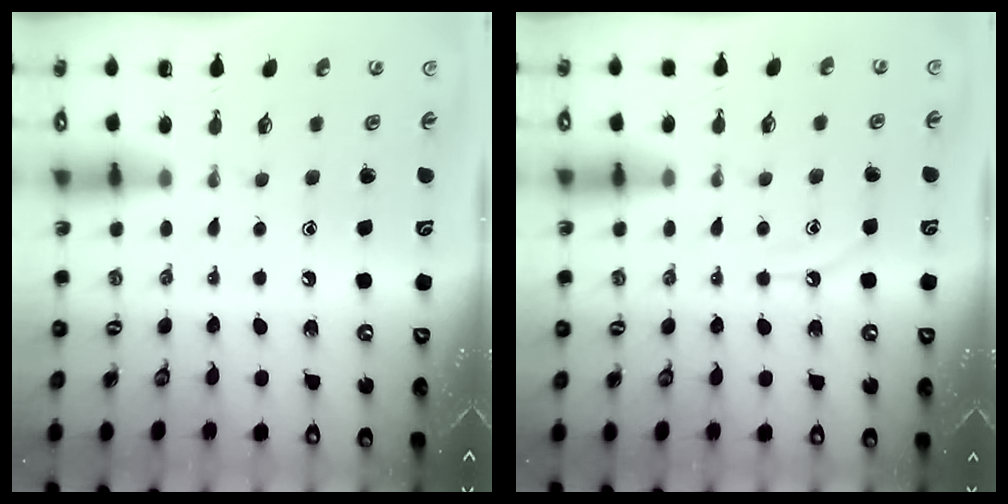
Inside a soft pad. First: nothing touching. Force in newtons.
{"total": 5.6, "press": 5.5, "slide": 0.6}